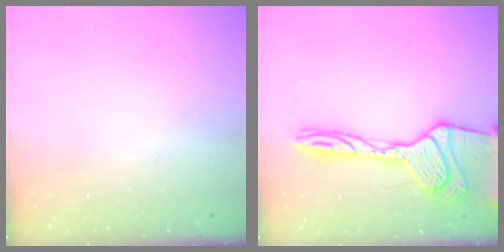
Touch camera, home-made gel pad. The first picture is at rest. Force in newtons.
{"total": 20.7, "press": 20.5, "slide": 2.4}